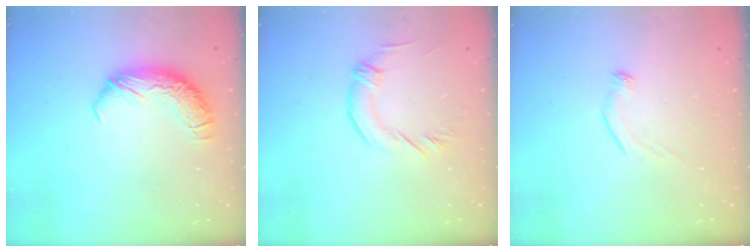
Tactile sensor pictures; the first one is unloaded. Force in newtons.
{"total": 2.5, "press": 2.1, "slide": 1.4}
{"total": 6.4, "press": 6.3, "slide": 0.8}